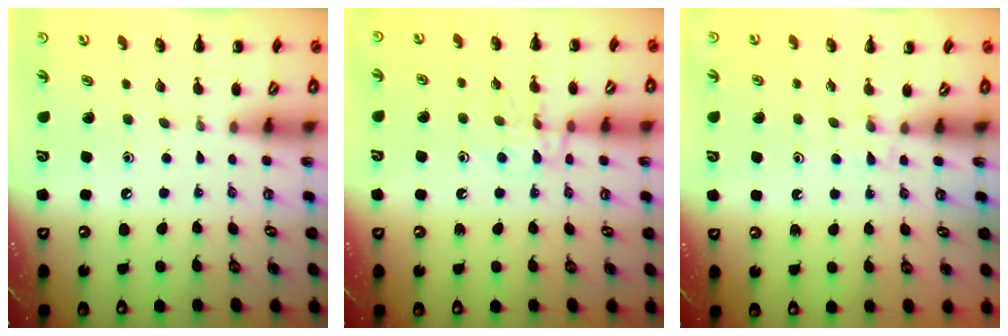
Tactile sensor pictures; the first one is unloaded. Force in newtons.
{"total": 9.6, "press": 9.6, "slide": 0.7}
{"total": 2.2, "press": 2.0, "slide": 1.0}